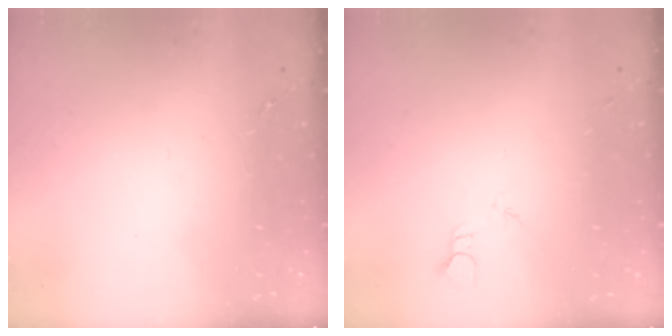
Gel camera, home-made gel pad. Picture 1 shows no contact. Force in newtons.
{"total": 2.4, "press": 2.4, "slide": 0.2}